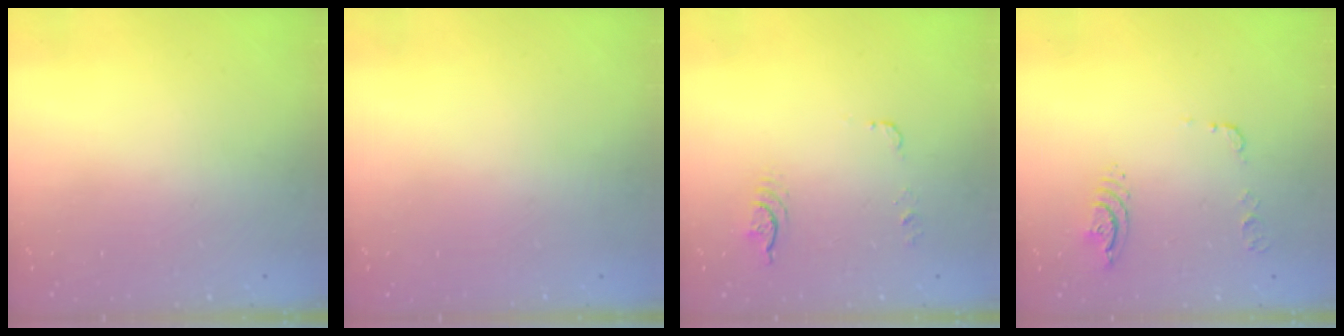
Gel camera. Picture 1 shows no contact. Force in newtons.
{"total": 0.0}
{"total": 14.8, "press": 7.2, "slide": 12.9}
{"total": 9.4, "press": 9.4, "slide": 1.1}